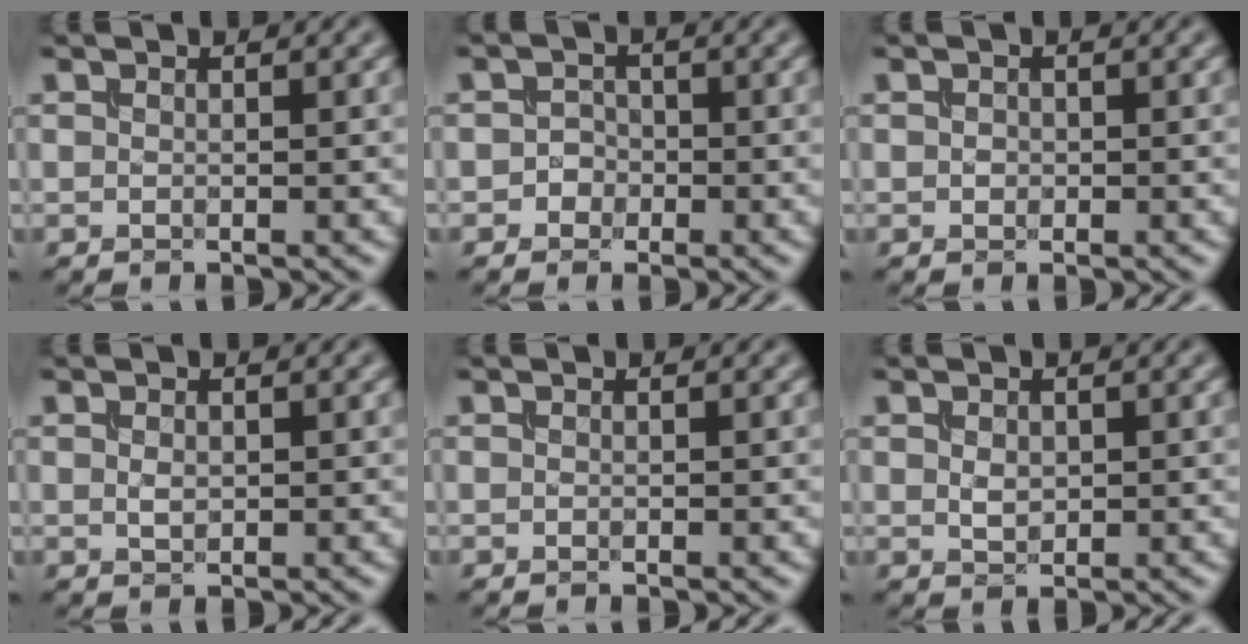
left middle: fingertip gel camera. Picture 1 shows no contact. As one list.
[{"total": 1.3, "force": [-0.6, 1.2, 0.2], "torque": [0.009, 0.004, -0.016]}, {"total": 0.6, "force": [-0.1, 0.6, 0.3], "torque": [-0.006, 0.000, -0.004]}, {"total": 0.9, "force": [0.0, 0.6, 0.7], "torque": [-0.018, -0.002, 0.002]}, {"total": 0.0}, {"total": 1.4, "force": [0.1, 1.0, 0.9], "torque": [-0.021, -0.001, 0.004]}]